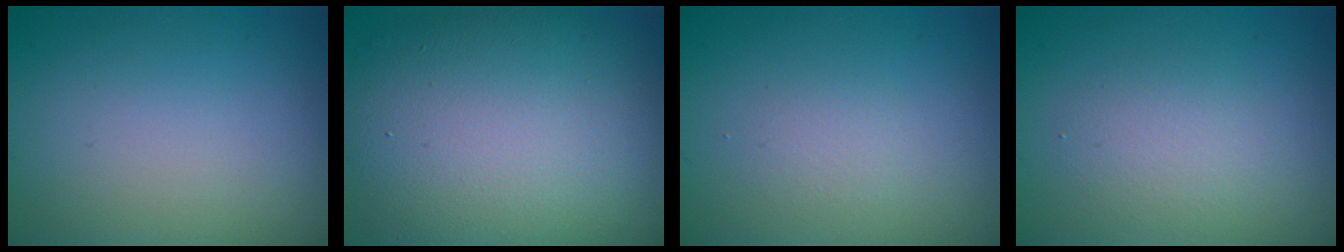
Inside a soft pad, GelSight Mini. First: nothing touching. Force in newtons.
{"total": 12.9, "press": 12.8, "slide": 1.4}
{"total": 1.3, "press": 1.3, "slide": 0.0}
{"total": 2.4, "press": 2.4, "slide": 0.2}